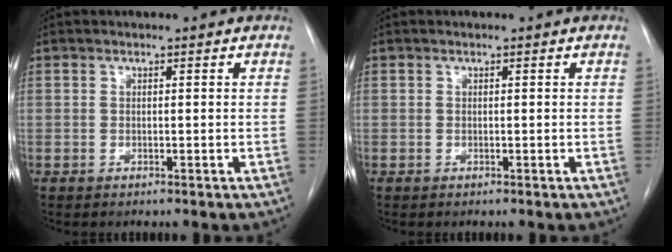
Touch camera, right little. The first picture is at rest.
{"total": 0.0}